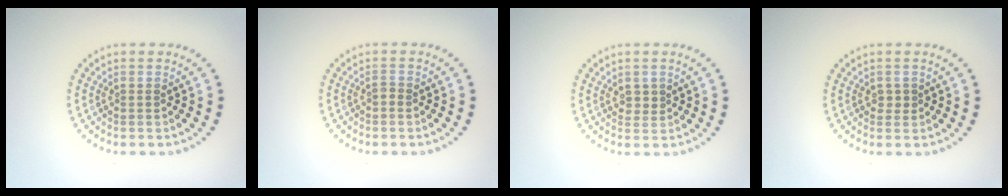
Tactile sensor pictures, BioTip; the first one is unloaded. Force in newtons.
{"total": 0.6, "press": 0.4, "slide": 0.4}
{"total": 1.3, "press": 1.2, "slide": 0.4}
{"total": 0.9, "press": 0.9, "slide": 0.2}